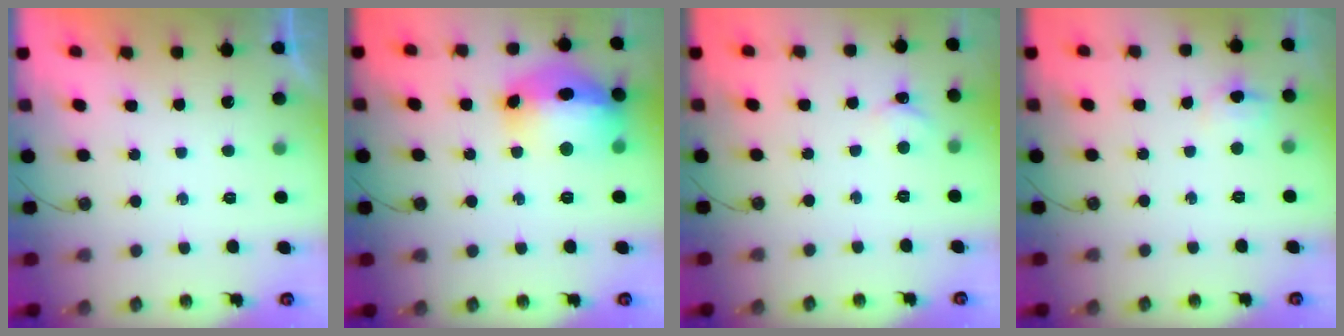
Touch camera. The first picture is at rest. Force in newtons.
{"total": 18.9, "press": 18.8, "slide": 1.7}
{"total": 1.7, "press": 1.7, "slide": 0.2}
{"total": 3.9, "press": 3.7, "slide": 1.1}